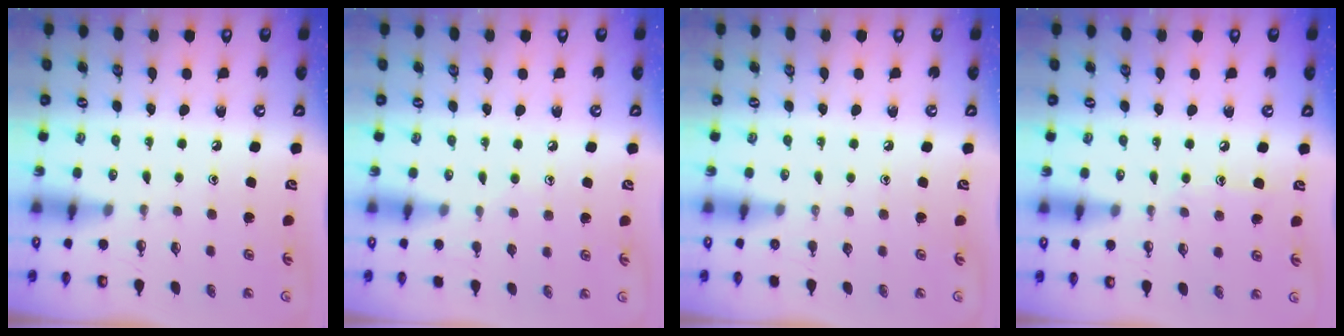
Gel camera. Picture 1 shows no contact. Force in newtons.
{"total": 7.4, "press": 7.4, "slide": 0.6}
{"total": 0.0}
{"total": 5.9, "press": 5.8, "slide": 0.7}